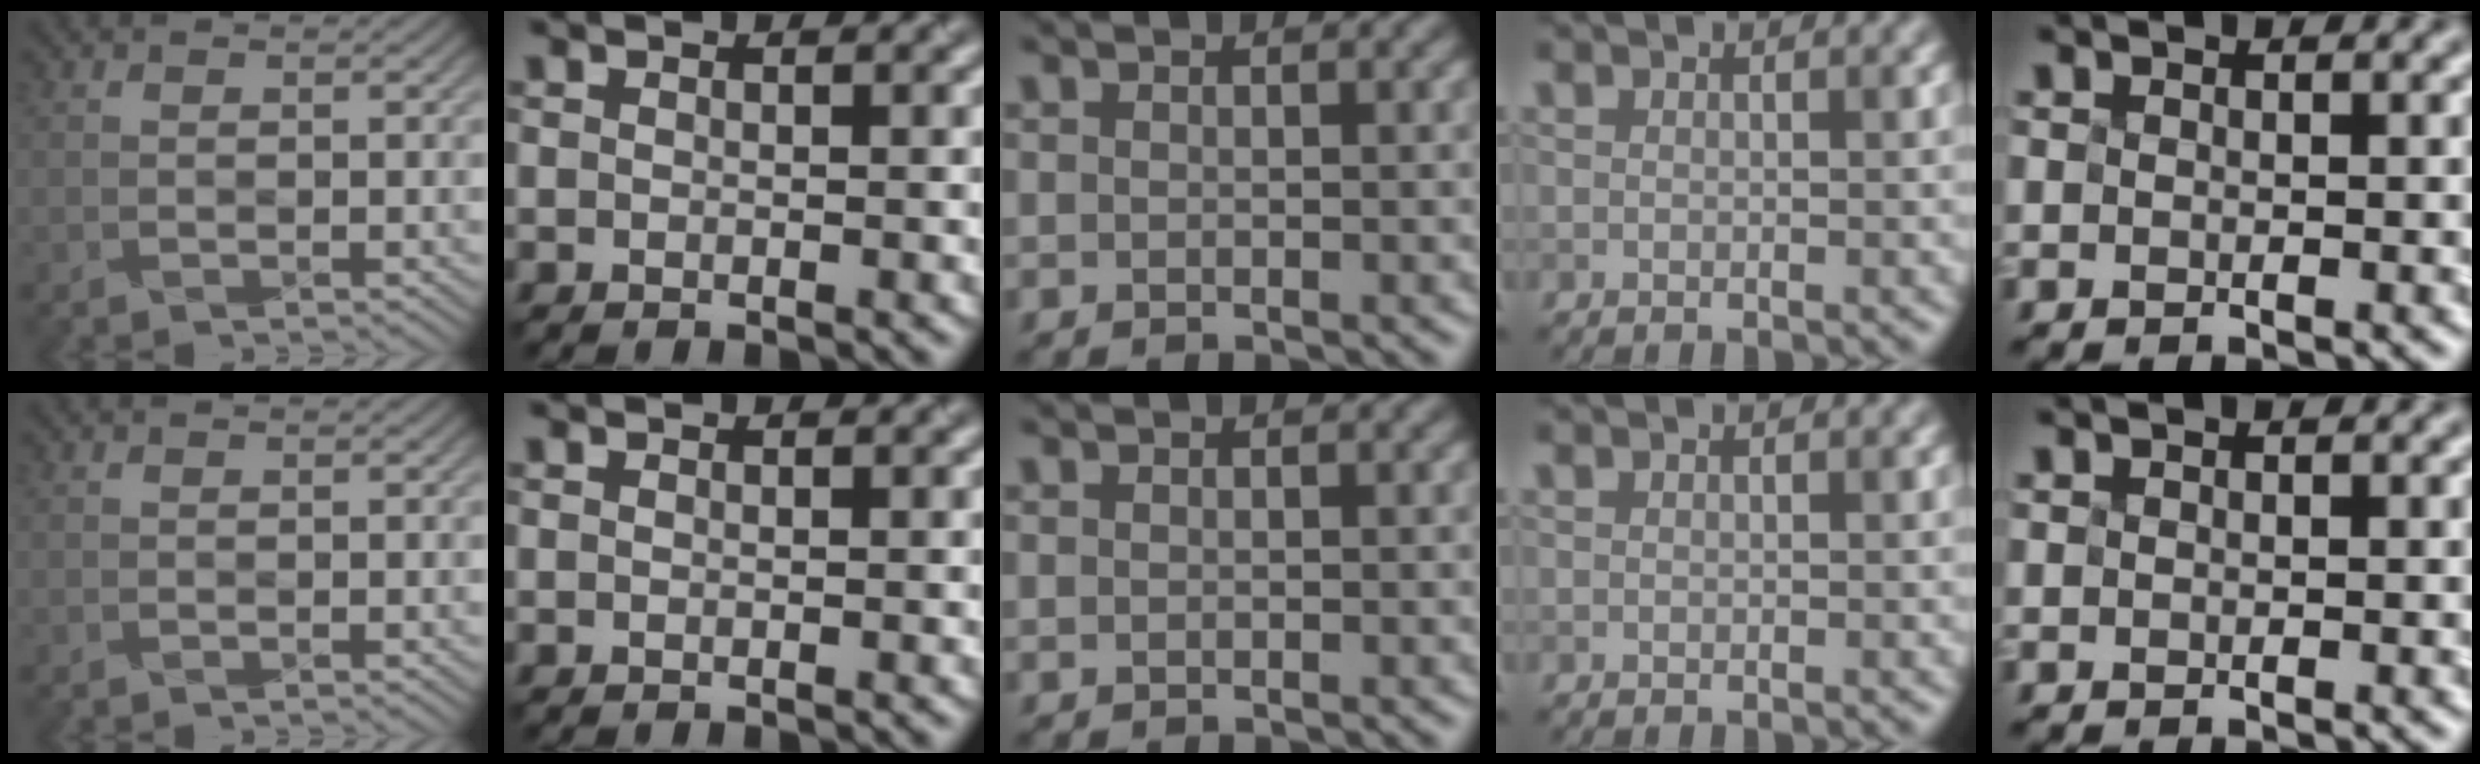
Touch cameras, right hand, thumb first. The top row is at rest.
{"little": {"total": 0.8, "force": [0.5, 0.4, 0.5], "torque": [-0.002, 0.008, -0.001]}}